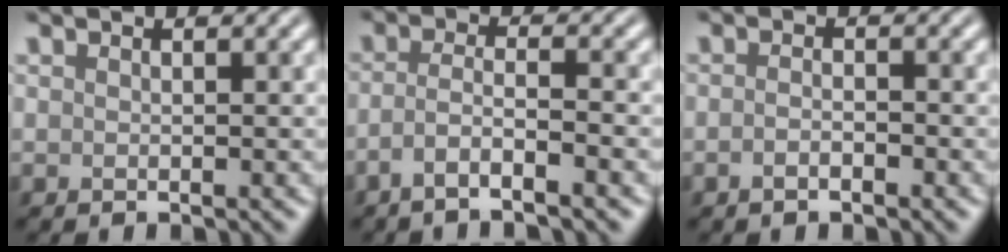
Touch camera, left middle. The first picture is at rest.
{"total": 3.7, "force": [-2.1, 0.6, 2.9], "torque": [-0.052, 0.003, -0.054]}
{"total": 1.3, "force": [-0.7, 0.4, 1.0], "torque": [-0.022, 0.000, -0.016]}